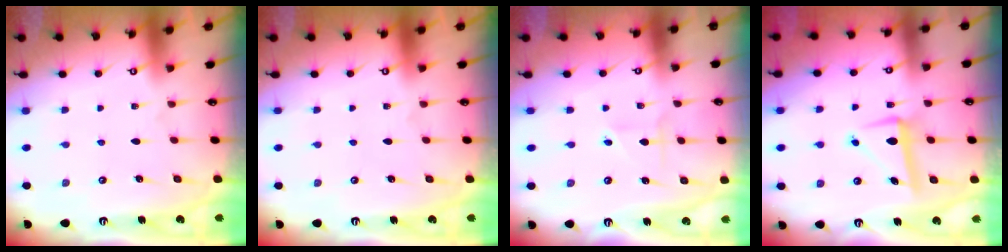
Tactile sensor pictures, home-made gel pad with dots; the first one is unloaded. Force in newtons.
{"total": 0.0}
{"total": 1.9, "press": 1.6, "slide": 0.9}
{"total": 8.0, "press": 7.9, "slide": 1.4}